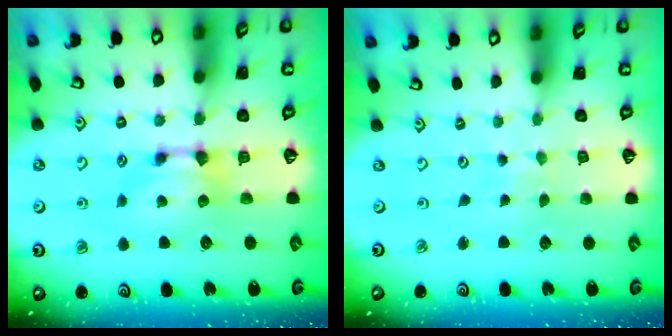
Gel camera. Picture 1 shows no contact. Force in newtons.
{"total": 5.4, "press": 5.4, "slide": 0.2}